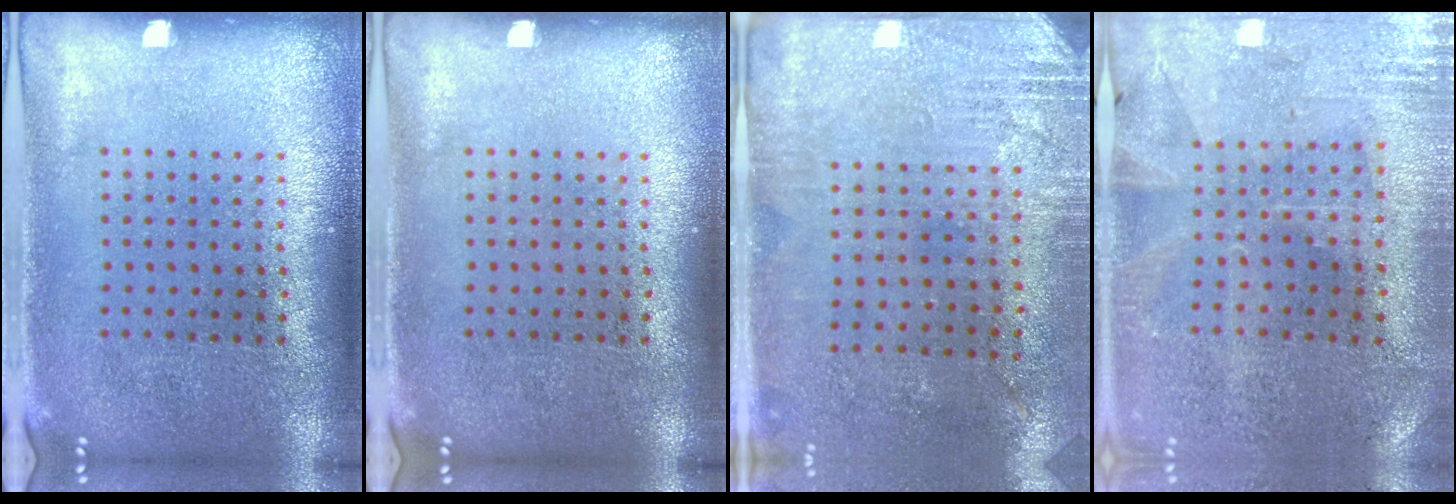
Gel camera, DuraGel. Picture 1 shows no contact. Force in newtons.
{"total": 0.0}
{"total": 2.8, "press": 2.5, "slide": 1.4}
{"total": 0.5, "press": 0.3, "slide": 0.4}